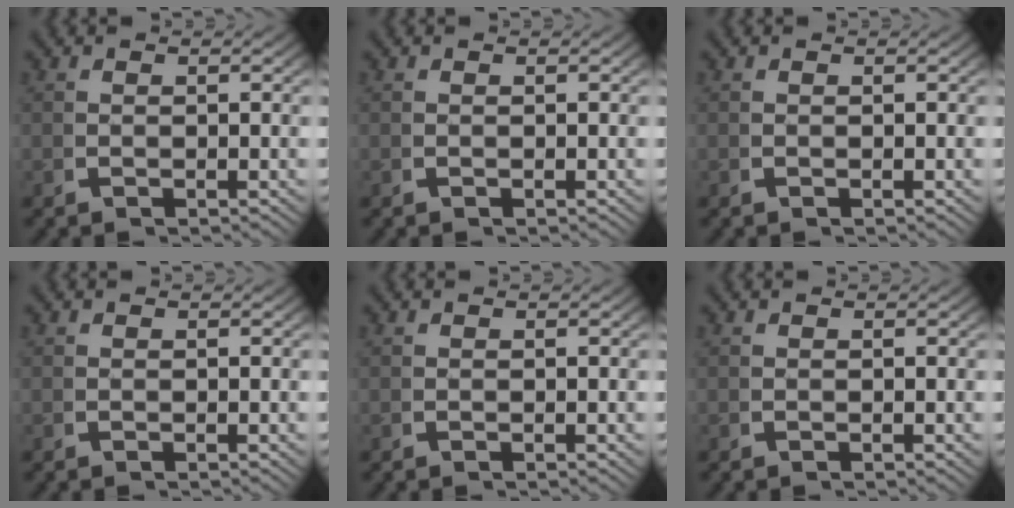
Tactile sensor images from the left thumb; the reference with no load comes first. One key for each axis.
{"total": 0.0}
{"total": 0.0}
{"total": 0.0}
{"total": 0.0}
{"total": 0.0}